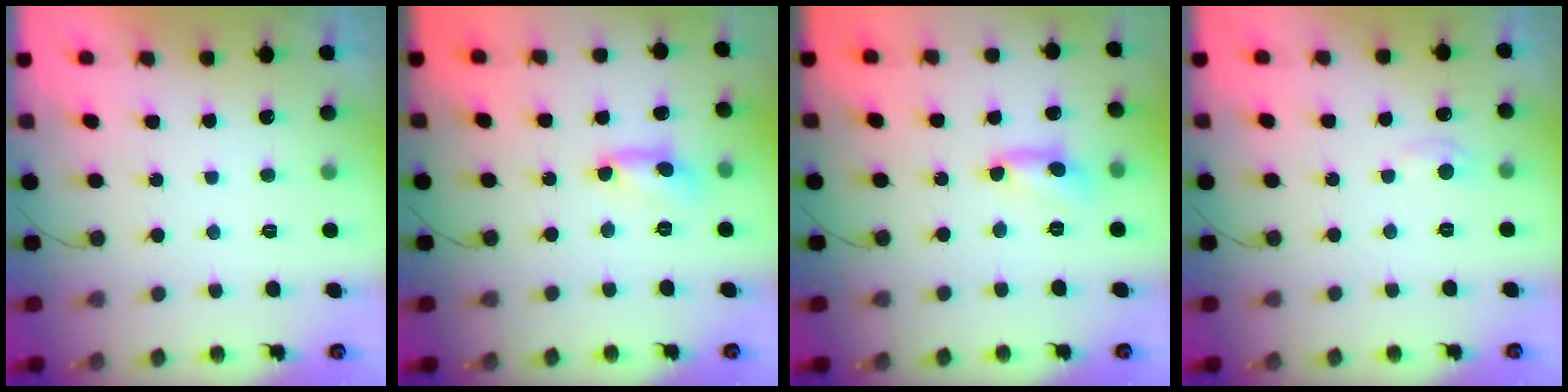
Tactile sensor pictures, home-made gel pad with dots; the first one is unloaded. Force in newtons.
{"total": 4.2, "press": 4.2, "slide": 0.3}
{"total": 4.2, "press": 4.2, "slide": 0.3}
{"total": 4.0, "press": 4.0, "slide": 0.5}